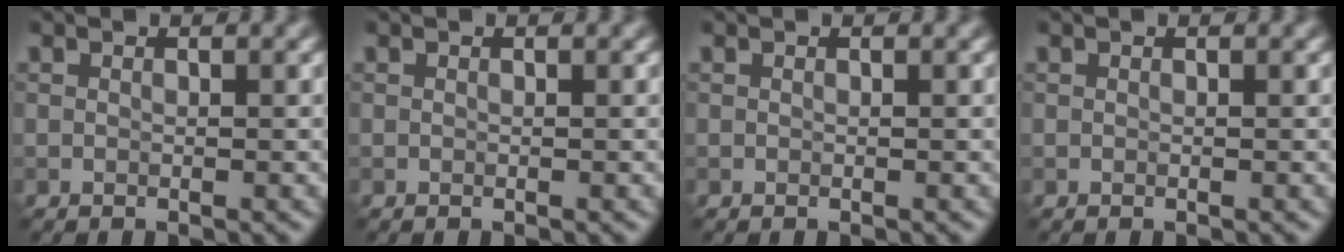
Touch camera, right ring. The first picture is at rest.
{"total": 0.0}
{"total": 0.0}
{"total": 0.0}